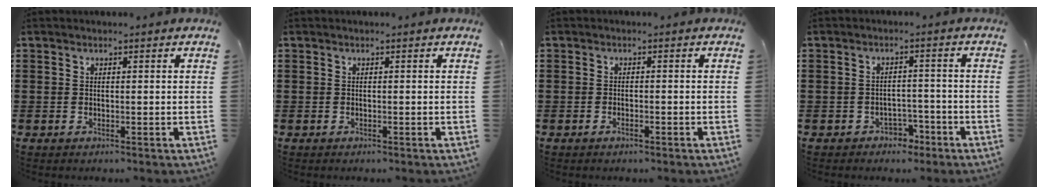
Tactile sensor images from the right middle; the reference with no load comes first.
{"total": 0.0}
{"total": 0.8, "force": [-0.6, 0.2, 0.5], "torque": [-0.013, -0.004, -0.011]}
{"total": 2.6, "force": [-2.2, 1.3, 0.4], "torque": [-0.015, 0.004, -0.049]}